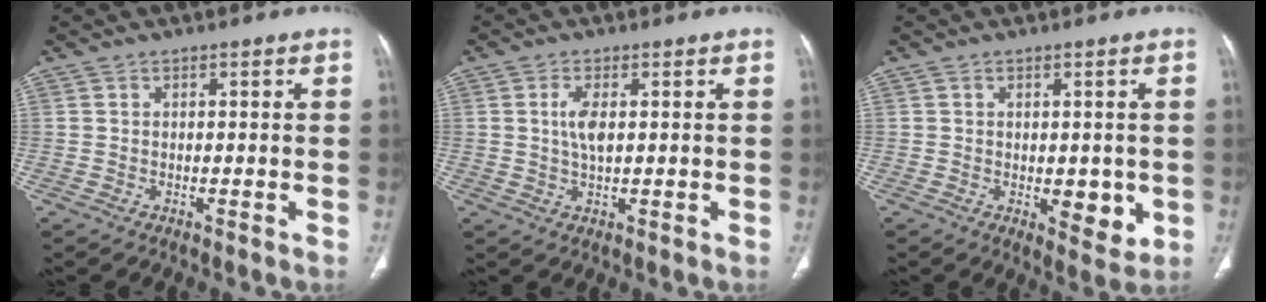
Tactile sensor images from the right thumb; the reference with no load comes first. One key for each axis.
{"total": 3.9, "fx": 0.7, "fy": 1.5, "fz": 3.5, "tx": -0.076, "ty": -0.002, "tz": 0.015}
{"total": 6.1, "fx": -0.9, "fy": 3.2, "fz": 5.1, "tx": -0.044, "ty": -0.011, "tz": -0.002}